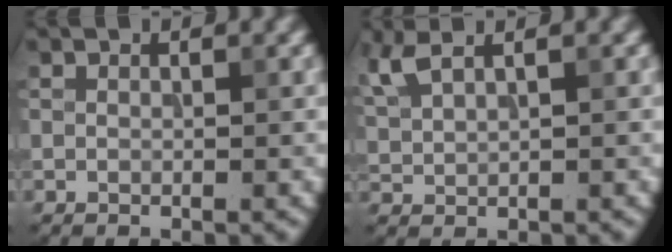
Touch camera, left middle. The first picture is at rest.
{"total": 3.1, "force": [2.2, 0.9, 2.0], "torque": [-0.059, 0.013, 0.052]}